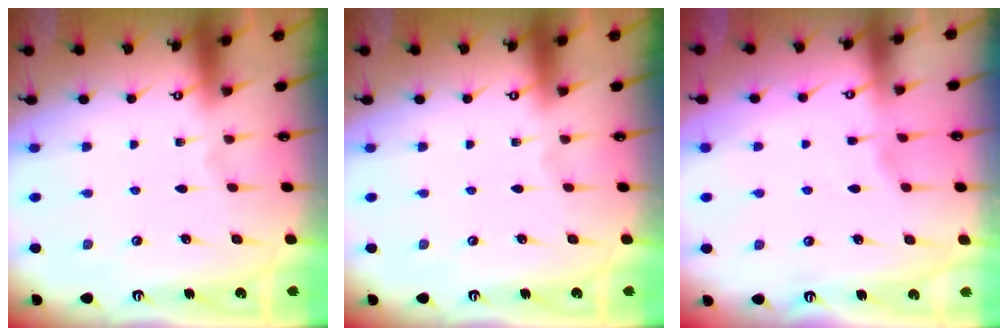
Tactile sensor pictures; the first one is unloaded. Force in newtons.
{"total": 0.0}
{"total": 1.5, "press": 1.5, "slide": 0.4}